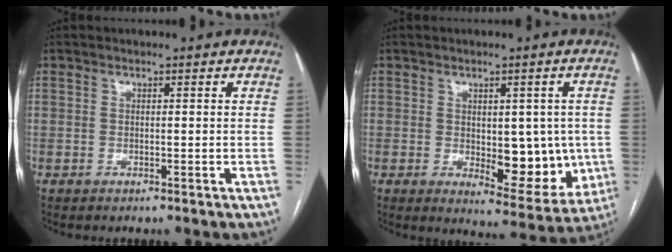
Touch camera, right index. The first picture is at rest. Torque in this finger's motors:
{"motor_torque": [0.24, 0.50, 0.16, 0.04]}